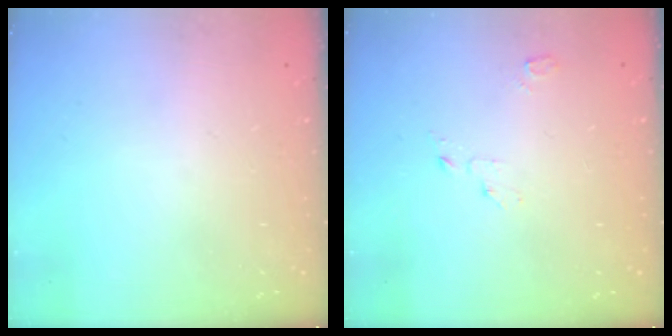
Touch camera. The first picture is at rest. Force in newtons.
{"total": 2.6, "press": 2.6, "slide": 0.2}